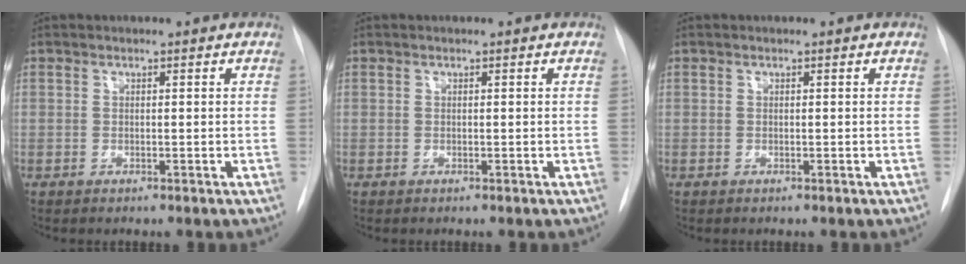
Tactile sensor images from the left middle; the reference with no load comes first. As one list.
[{"total": 0.0}, {"total": 0.0}]